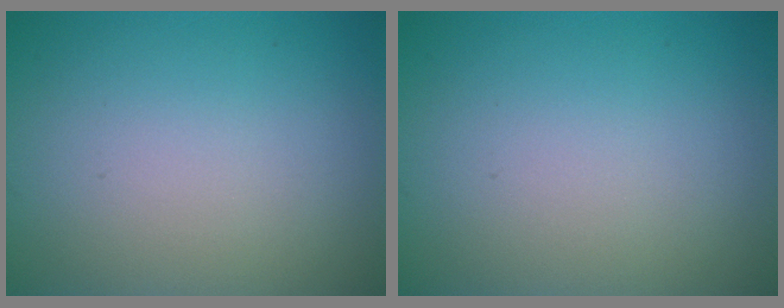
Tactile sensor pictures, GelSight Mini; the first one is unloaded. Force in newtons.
{"total": 0.0}